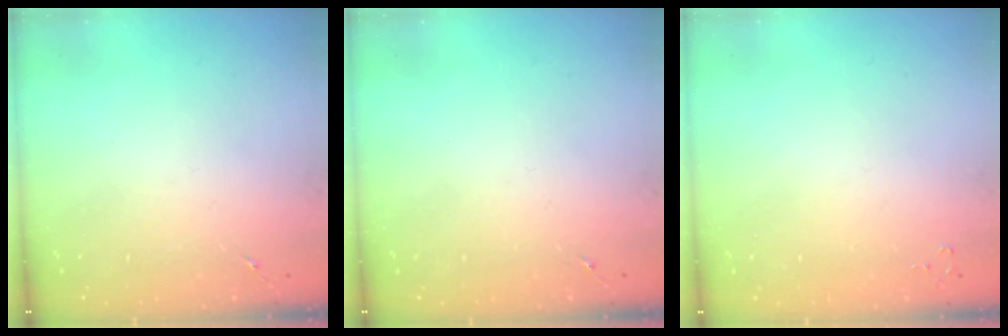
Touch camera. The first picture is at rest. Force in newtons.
{"total": 0.0}
{"total": 2.2, "press": 2.2, "slide": 0.2}